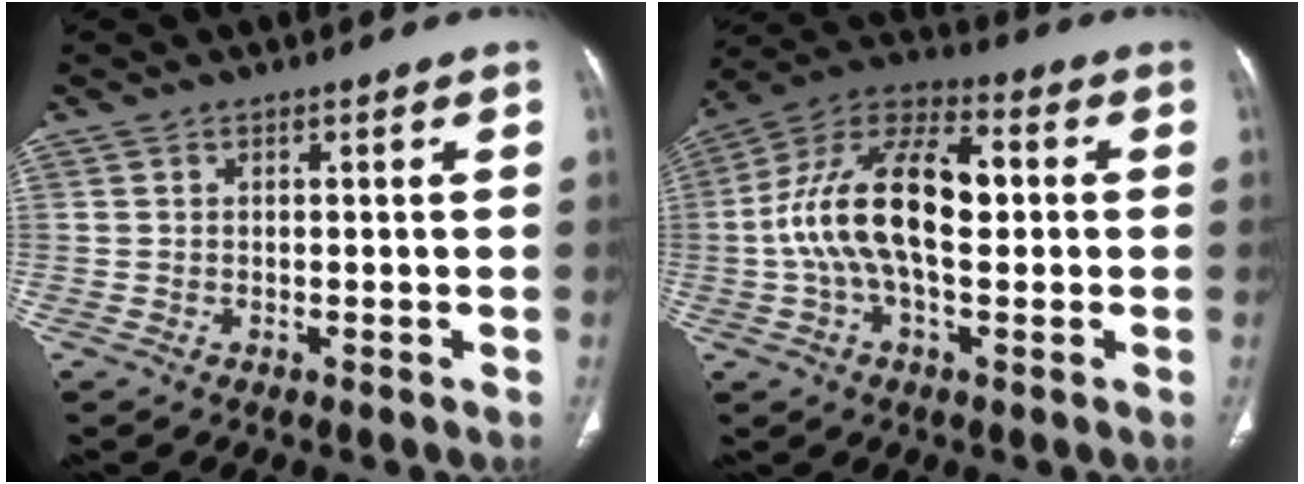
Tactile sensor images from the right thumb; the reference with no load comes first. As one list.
[{"total": 17.3, "force": [0.5, 8.6, 15.0], "torque": [-0.278, 0.037, 0.002]}]